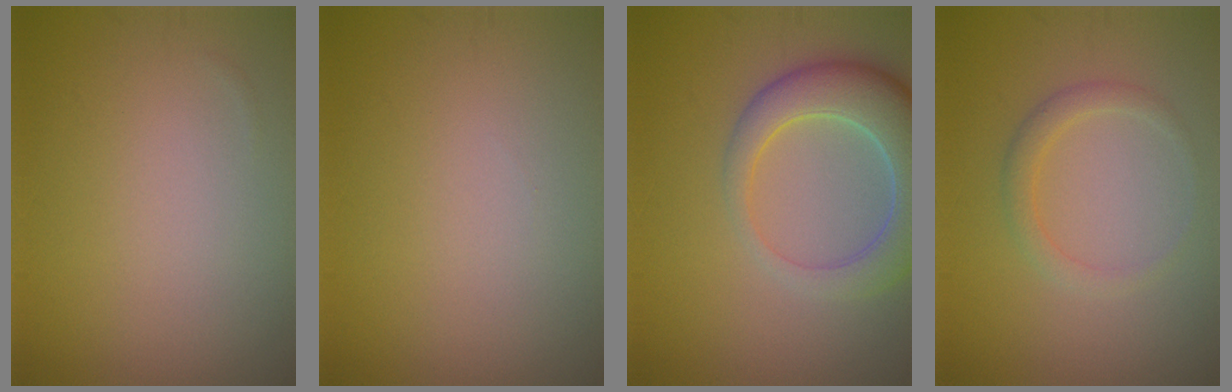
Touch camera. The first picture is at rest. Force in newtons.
{"total": 0.0}
{"total": 6.8, "press": 6.8, "slide": 0.8}
{"total": 1.8, "press": 1.8, "slide": 0.1}